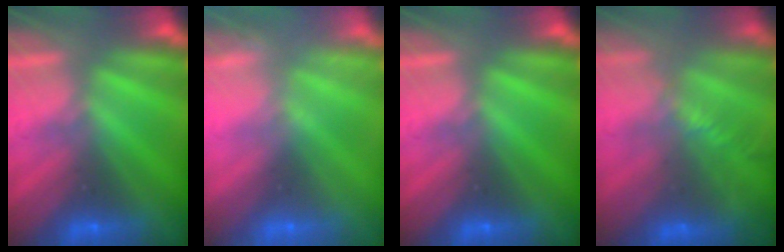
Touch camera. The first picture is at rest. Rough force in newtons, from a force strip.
{"total": 2.4}
{"total": 0.0}
{"total": 7.4}